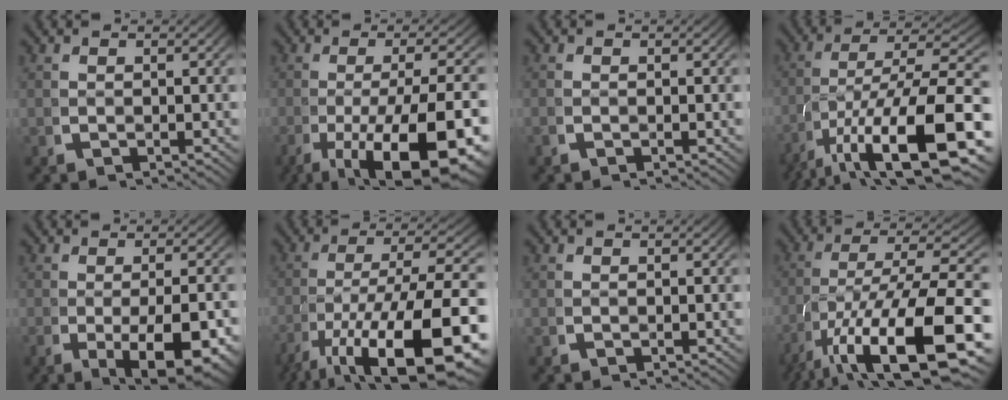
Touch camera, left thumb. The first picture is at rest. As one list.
[{"total": 13.7, "force": [-5.0, 6.9, 10.8], "torque": [-0.200, -0.058, -0.038]}, {"total": 0.0}, {"total": 12.8, "force": [-2.3, 6.6, 10.7], "torque": [-0.195, -0.046, -0.006]}, {"total": 8.4, "force": [-2.3, 3.7, 7.2], "torque": [-0.126, -0.031, -0.015]}, {"total": 15.5, "force": [-4.6, 8.4, 12.2], "torque": [-0.215, -0.070, -0.030]}, {"total": 0.0}, {"total": 14.4, "force": [-3.0, 7.5, 11.9], "torque": [-0.233, -0.059, -0.010]}]